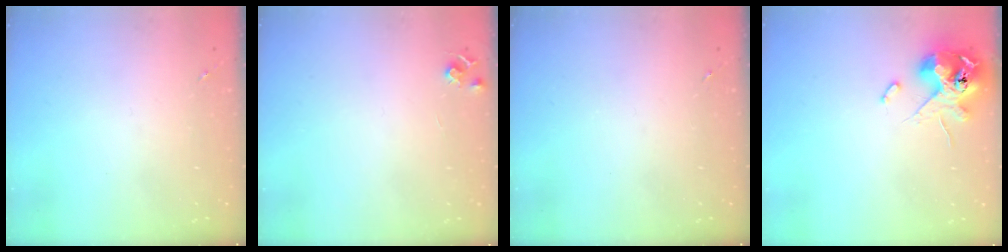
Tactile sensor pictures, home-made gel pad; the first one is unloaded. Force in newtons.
{"total": 5.2, "press": 5.2, "slide": 0.7}
{"total": 0.0}
{"total": 12.7, "press": 12.5, "slide": 2.1}